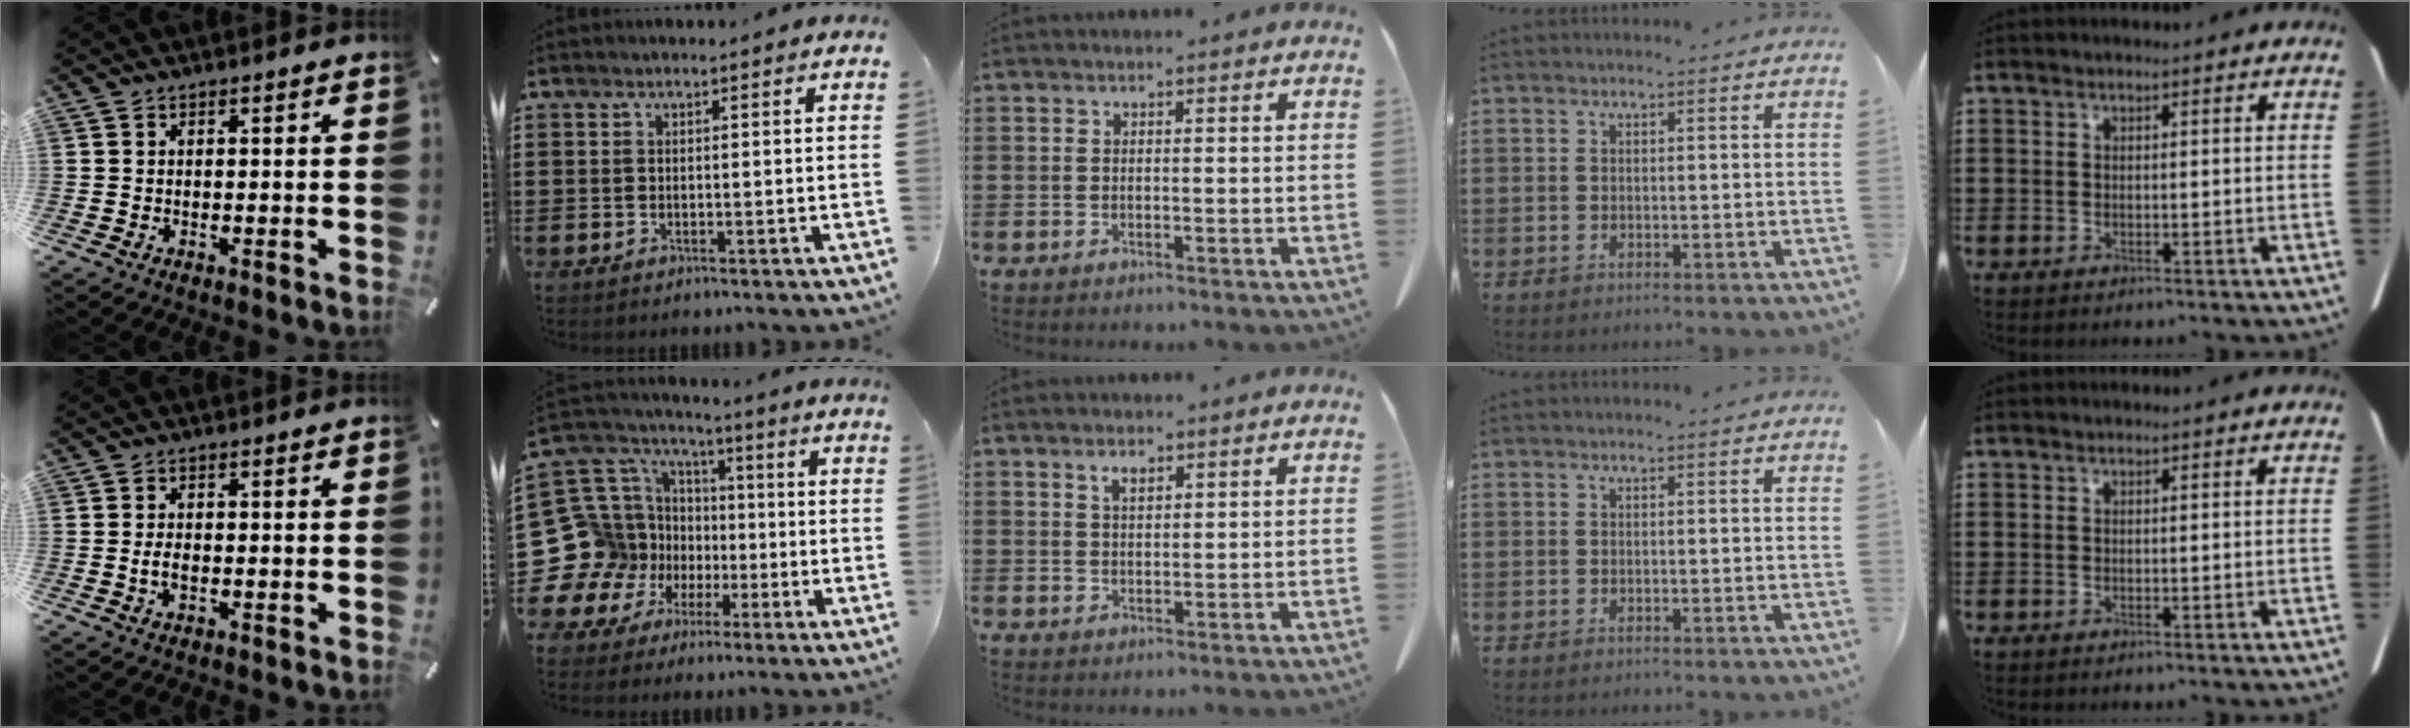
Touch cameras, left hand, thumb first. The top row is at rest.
{"thumb": {"total": 2.9, "force": [-0.7, 1.7, 2.3], "torque": [-0.047, 0.001, -0.013]}, "index": {"total": 15.5, "force": [-3.0, 14.7, 4.0], "torque": [-0.166, -0.012, -0.023]}, "middle": {"total": 2.1, "force": [1.5, 0.7, 1.4], "torque": [-0.023, -0.003, 0.025]}}